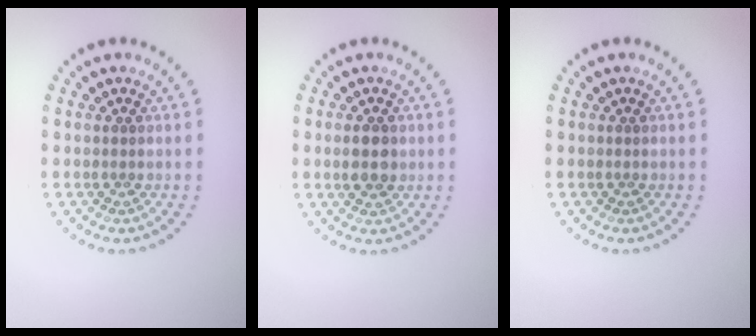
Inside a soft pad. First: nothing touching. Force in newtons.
{"total": 2.2, "press": 2.1, "slide": 0.2}
{"total": 0.0}